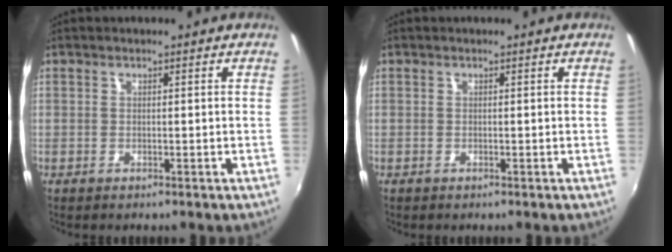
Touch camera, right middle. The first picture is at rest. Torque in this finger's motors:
{"motor_torque": [-0.27, -0.24, -0.06, 0.00]}